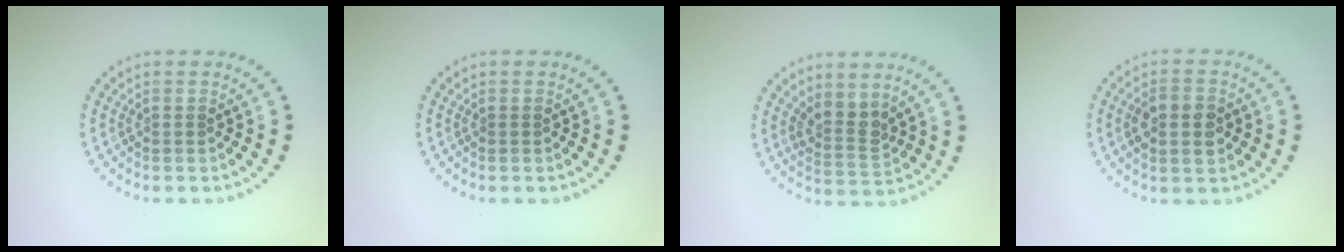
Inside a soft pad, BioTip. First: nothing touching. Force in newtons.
{"total": 0.0}
{"total": 2.6, "press": 2.0, "slide": 1.7}
{"total": 3.3, "press": 3.3, "slide": 0.2}